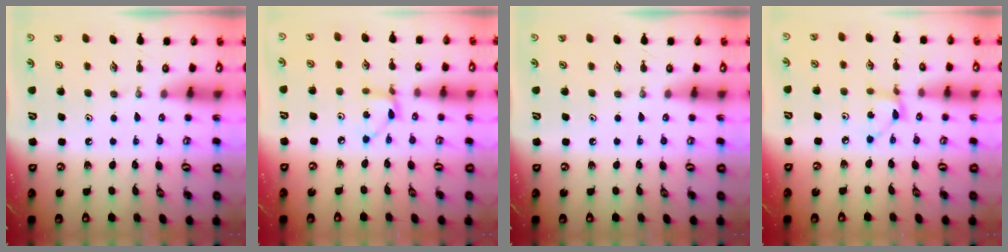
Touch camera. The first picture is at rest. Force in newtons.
{"total": 4.3, "press": 4.3, "slide": 0.2}
{"total": 0.0}
{"total": 2.8, "press": 2.8, "slide": 0.2}